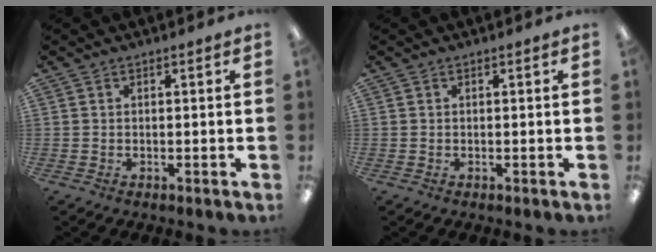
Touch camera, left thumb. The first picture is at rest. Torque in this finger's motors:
{"motor_torque": [-0.44, 0.38, 0.27, 0.16, 0.00]}